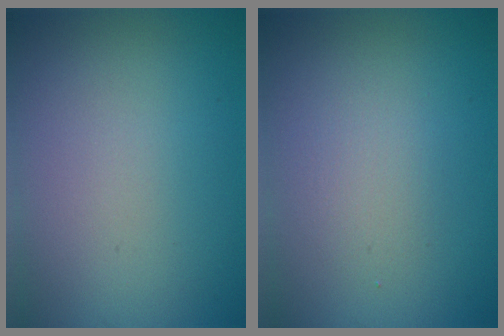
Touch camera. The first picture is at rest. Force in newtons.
{"total": 1.7, "press": 1.7, "slide": 0.2}